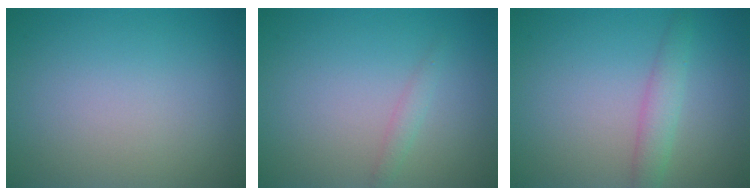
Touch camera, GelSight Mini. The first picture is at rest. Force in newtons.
{"total": 1.0, "press": 1.0, "slide": 0.0}
{"total": 2.2, "press": 2.2, "slide": 0.1}